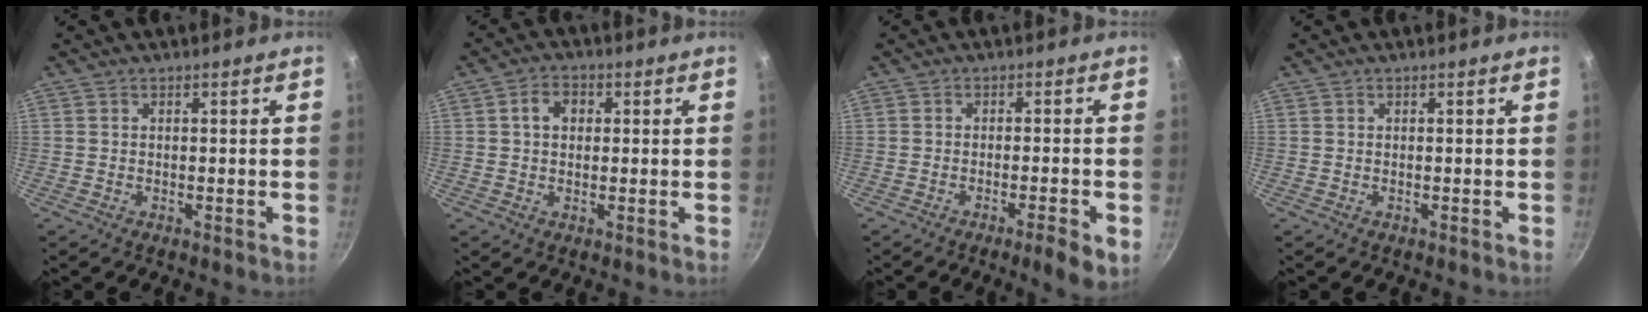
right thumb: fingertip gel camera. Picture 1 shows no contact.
{"total": 4.4, "force": [0.8, 3.3, 2.8], "torque": [-0.031, 0.008, 0.007]}
{"total": 5.7, "force": [-2.6, 1.0, 5.0], "torque": [-0.074, 0.009, -0.033]}
{"total": 0.0}